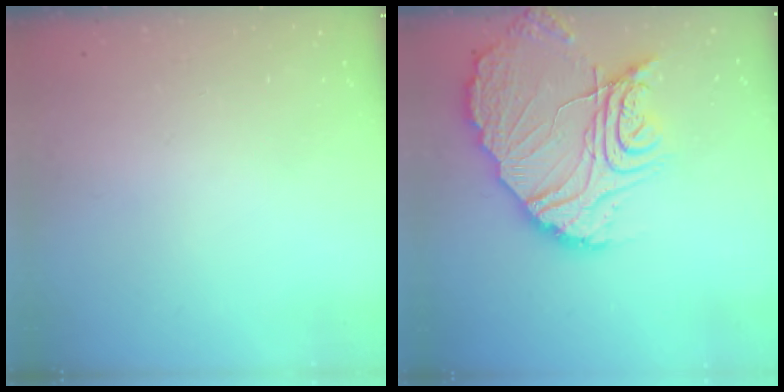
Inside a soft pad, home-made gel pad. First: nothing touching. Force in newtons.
{"total": 20.3, "press": 20.2, "slide": 1.7}